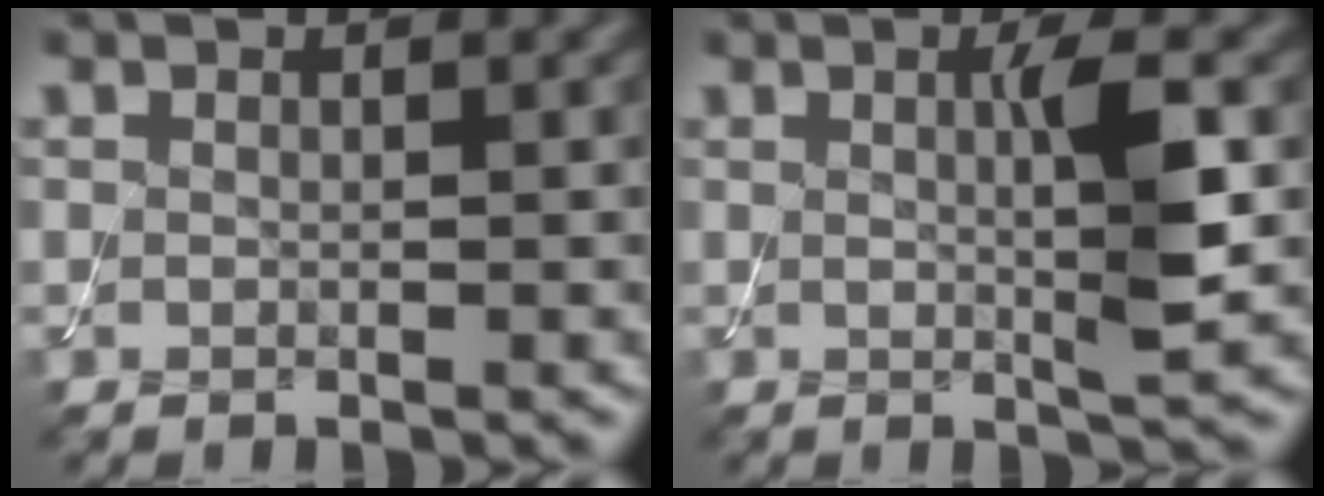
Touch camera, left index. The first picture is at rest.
{"total": 4.1, "force": [0.3, 0.5, 4.1], "torque": [-0.070, -0.005, 0.004]}